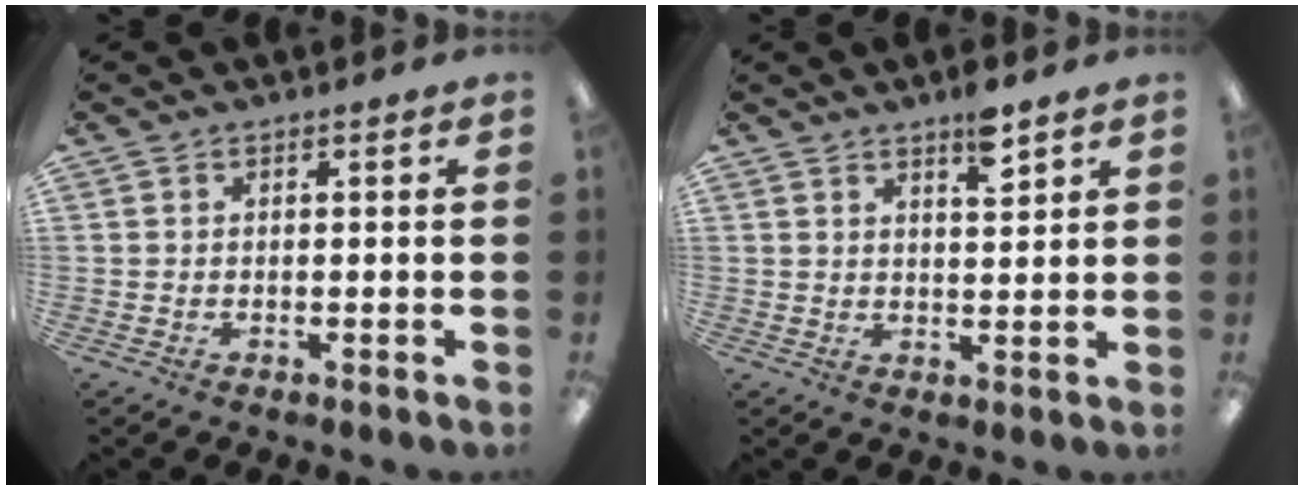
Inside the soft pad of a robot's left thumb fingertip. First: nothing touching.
{"total": 6.1, "force": [4.4, 1.8, 3.9], "torque": [-0.047, -0.025, 0.069]}